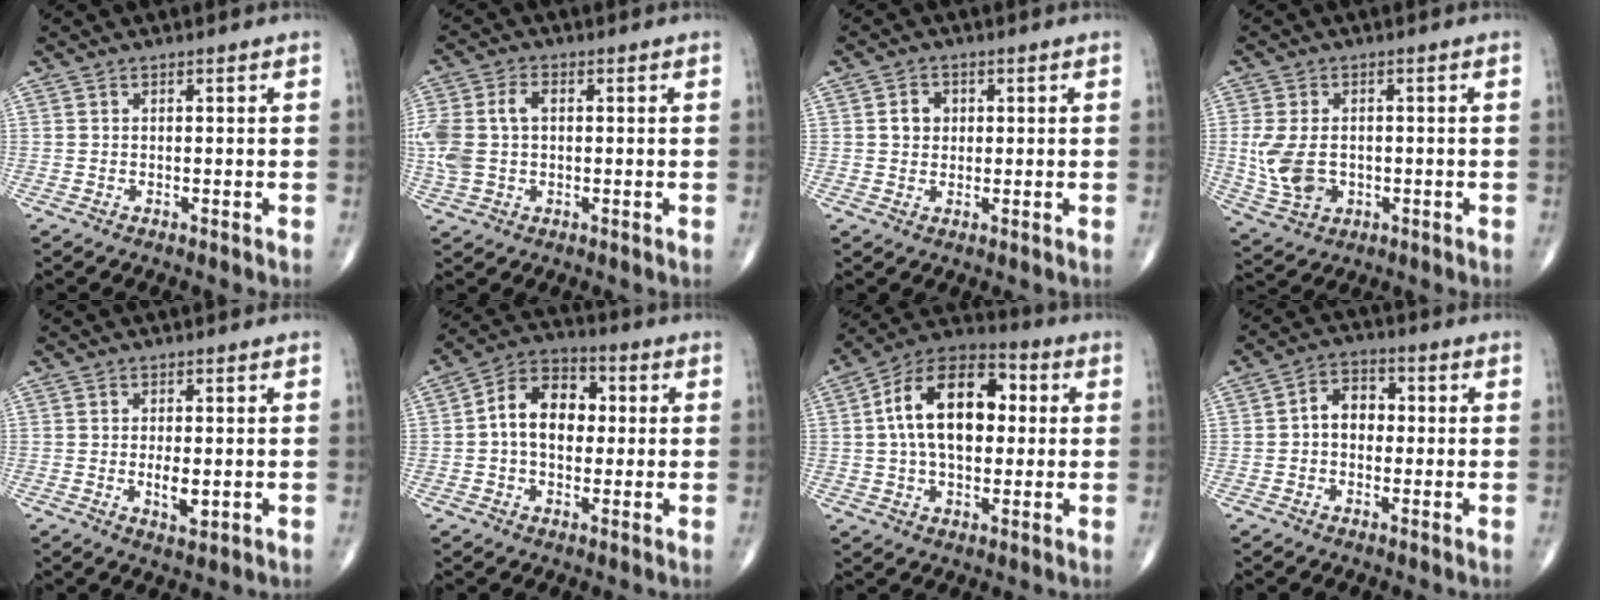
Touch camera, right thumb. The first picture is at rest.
{"total": 10.0, "force": [0.5, 6.8, 7.3], "torque": [-0.181, 0.023, 0.016]}
{"total": 3.4, "force": [0.6, 2.9, 1.6], "torque": [-0.010, 0.003, 0.008]}
{"total": 8.4, "force": [-0.6, 6.0, 5.9], "torque": [-0.119, 0.000, 0.001]}
{"total": 3.7, "force": [-0.4, 1.5, 3.3], "torque": [-0.056, -0.009, -0.005]}
{"total": 11.3, "force": [0.7, 7.9, 8.0], "torque": [-0.114, 0.027, 0.003]}
{"total": 17.8, "force": [2.5, 10.7, 14.0], "torque": [-0.216, 0.027, 0.033]}
{"total": 6.2, "force": [0.0, 4.7, 4.1], "torque": [-0.047, 0.022, -0.010]}